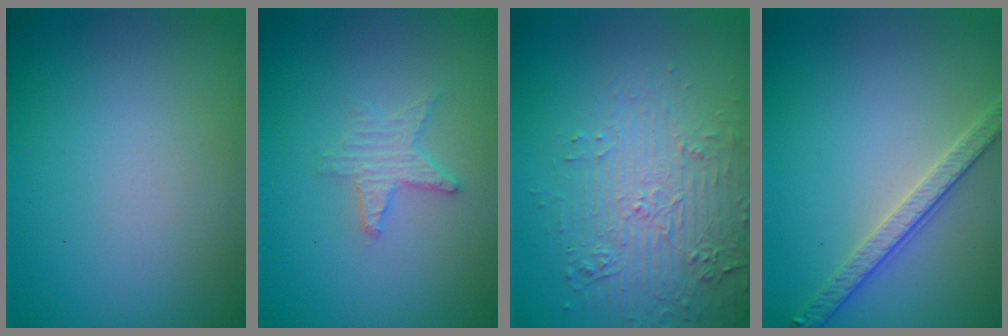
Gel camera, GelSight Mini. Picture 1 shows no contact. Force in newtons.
{"total": 2.1, "press": 2.0, "slide": 0.4}
{"total": 4.5, "press": 4.0, "slide": 2.0}
{"total": 2.8, "press": 2.7, "slide": 0.7}